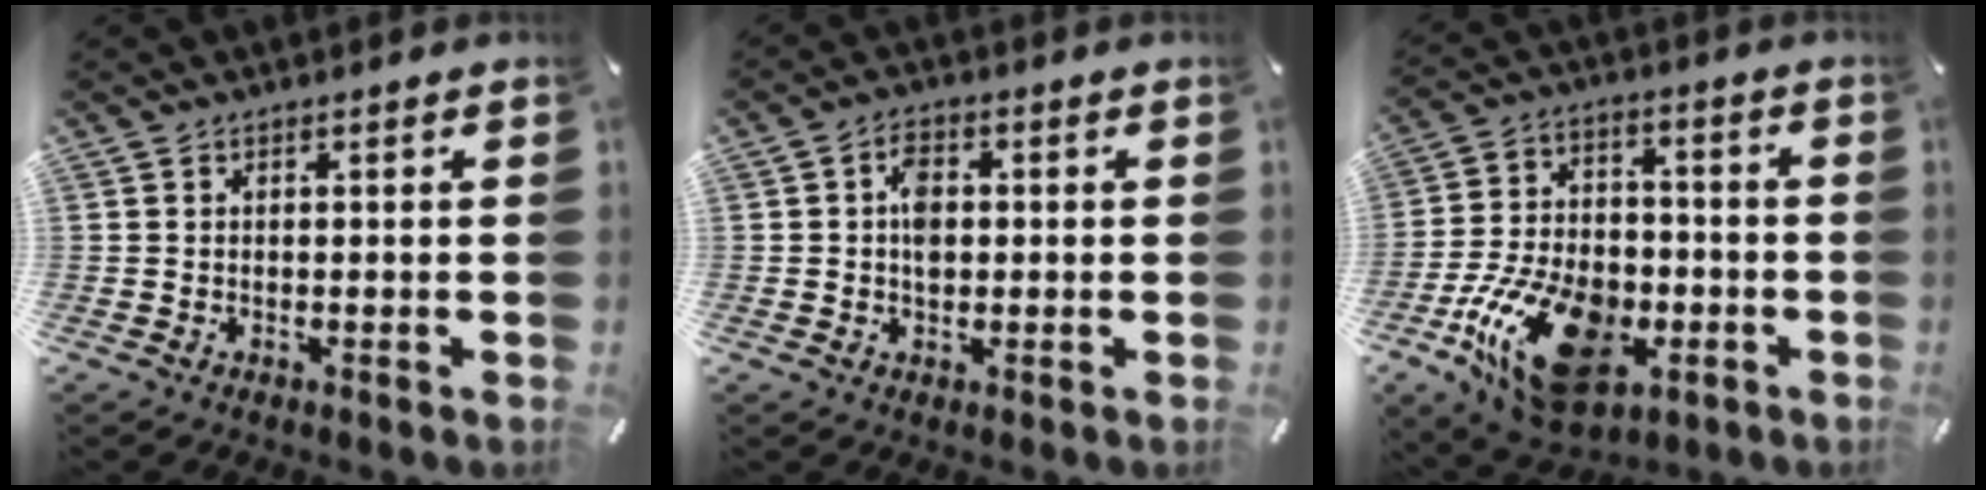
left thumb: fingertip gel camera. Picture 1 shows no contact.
{"total": 4.9, "force": [0.4, 3.5, 3.4], "torque": [-0.043, 0.000, 0.001]}
{"total": 20.1, "force": [-8.2, 12.4, 13.4], "torque": [-0.251, 0.048, -0.131]}